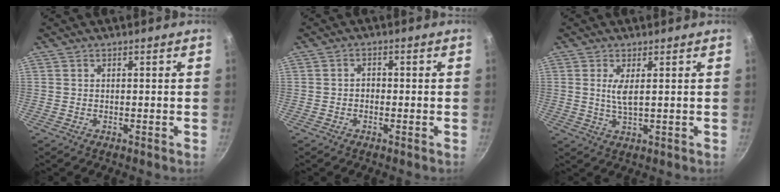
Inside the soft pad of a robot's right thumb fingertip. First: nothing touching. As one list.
[{"total": 1.6, "force": [-0.5, 1.3, 0.8], "torque": [-0.009, 0.009, -0.011]}, {"total": 3.6, "force": [0.9, 0.9, 3.3], "torque": [-0.071, -0.008, 0.018]}]